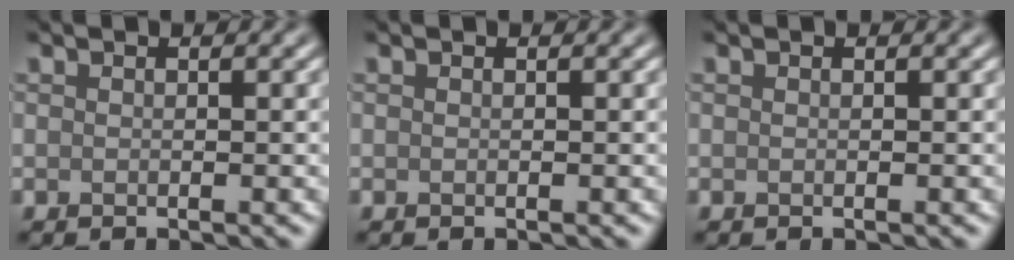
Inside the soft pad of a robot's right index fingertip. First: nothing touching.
{"total": 0.0}
{"total": 0.0}